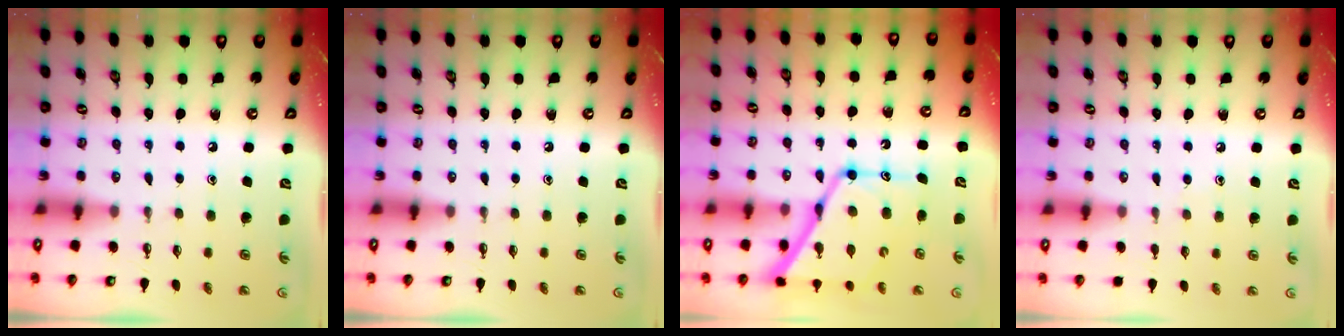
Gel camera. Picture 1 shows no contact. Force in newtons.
{"total": 0.0}
{"total": 18.1, "press": 18.1, "slide": 1.6}
{"total": 4.1, "press": 4.1, "slide": 0.4}